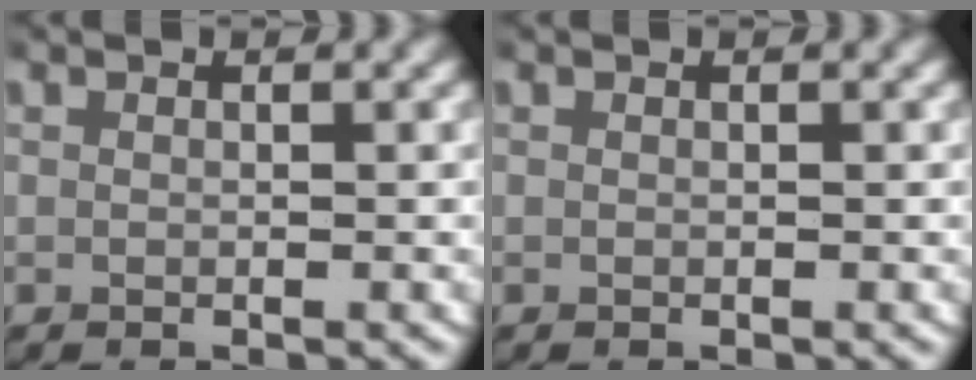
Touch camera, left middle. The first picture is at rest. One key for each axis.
{"total": 0.0}